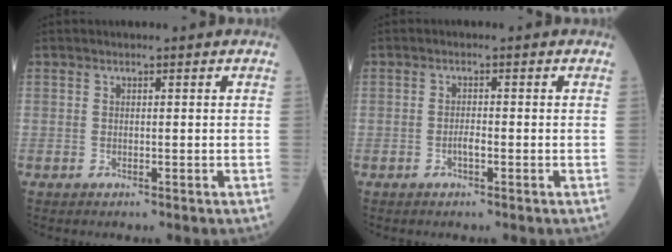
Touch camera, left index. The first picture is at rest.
{"total": 1.5, "force": [-1.1, 0.3, 1.0], "torque": [-0.020, -0.003, -0.020]}